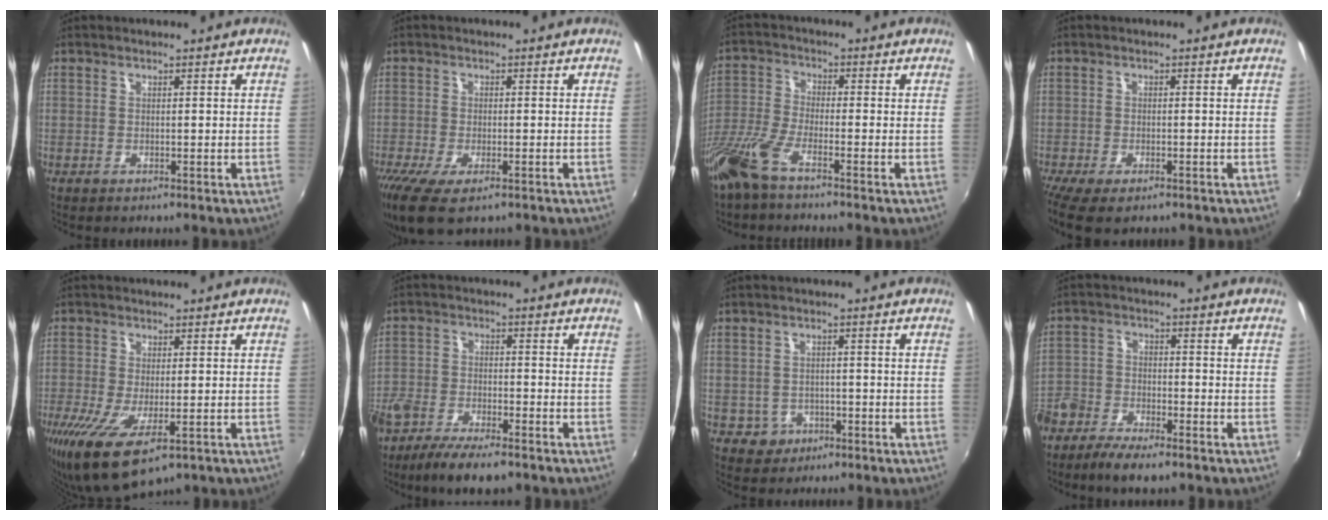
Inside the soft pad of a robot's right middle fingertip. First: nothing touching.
{"total": 9.2, "force": [-5.8, 3.1, 6.5], "torque": [-0.146, -0.040, -0.098]}
{"total": 8.6, "force": [-6.3, 1.6, 5.6], "torque": [-0.126, -0.016, -0.131]}
{"total": 5.7, "force": [-4.2, 1.8, 3.5], "torque": [-0.083, -0.028, -0.068]}
{"total": 10.0, "force": [-4.5, 3.8, 8.1], "torque": [-0.168, -0.043, -0.069]}
{"total": 9.9, "force": [-7.3, 3.3, 5.7], "torque": [-0.139, -0.024, -0.142]}
{"total": 4.3, "force": [-1.6, 3.8, 0.9], "torque": [-0.032, 0.006, -0.016]}
{"total": 8.5, "force": [-6.0, 3.8, 4.7], "torque": [-0.125, -0.011, -0.125]}